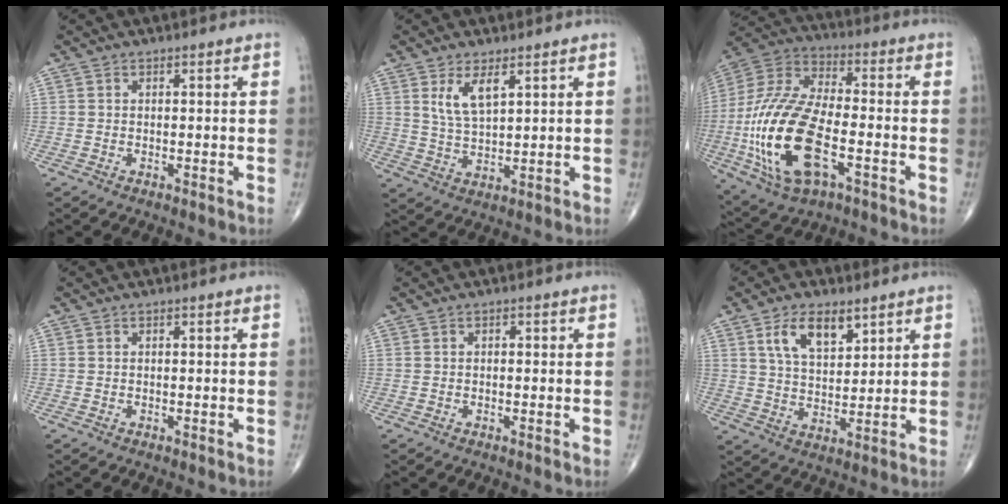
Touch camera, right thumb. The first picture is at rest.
{"total": 6.0, "force": [2.9, 2.3, 4.7], "torque": [-0.088, -0.017, 0.063]}
{"total": 23.6, "force": [-6.1, 11.0, 20.0], "torque": [-0.434, 0.013, -0.104]}
{"total": 0.0}
{"total": 0.8, "force": [0.2, 0.4, 0.6], "torque": [-0.010, 0.002, 0.002]}
{"total": 9.1, "force": [4.8, 4.6, 6.2], "torque": [-0.094, -0.024, 0.092]}